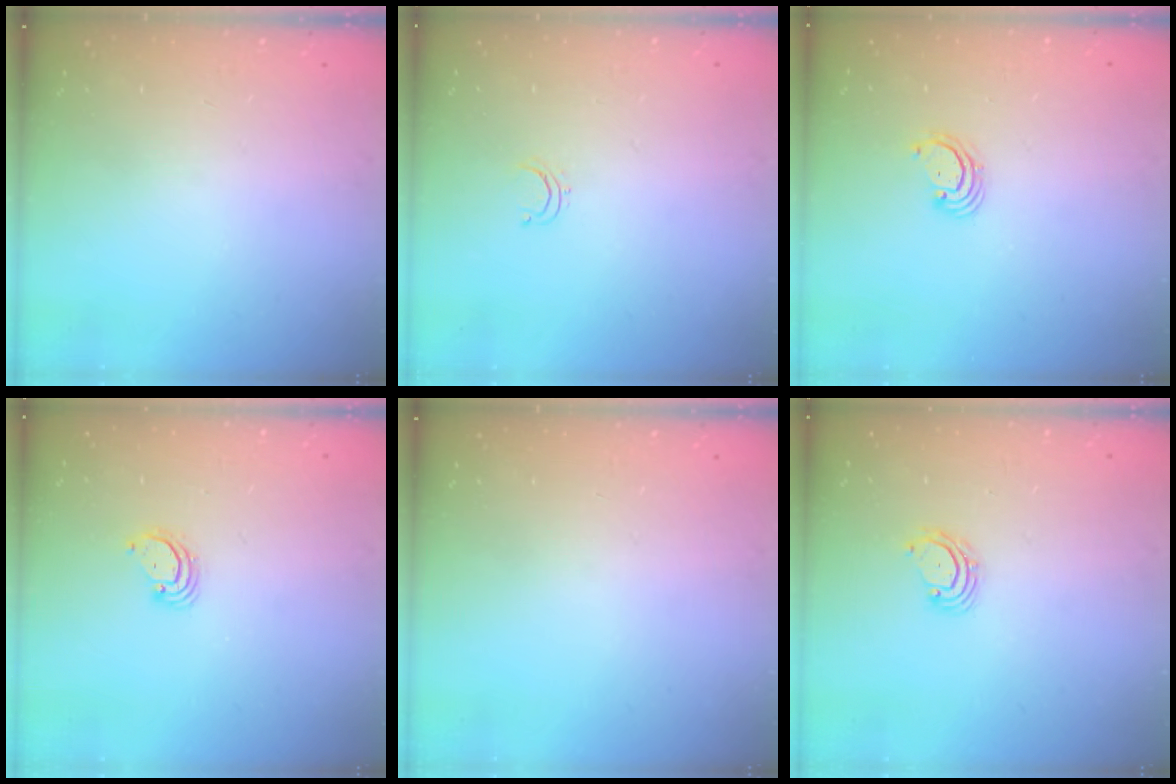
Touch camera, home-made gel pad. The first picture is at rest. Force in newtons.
{"total": 2.8, "press": 2.8, "slide": 0.2}
{"total": 2.6, "press": 2.6, "slide": 0.3}
{"total": 2.9, "press": 2.9, "slide": 0.3}
{"total": 0.0}
{"total": 4.2, "press": 4.2, "slide": 0.5}